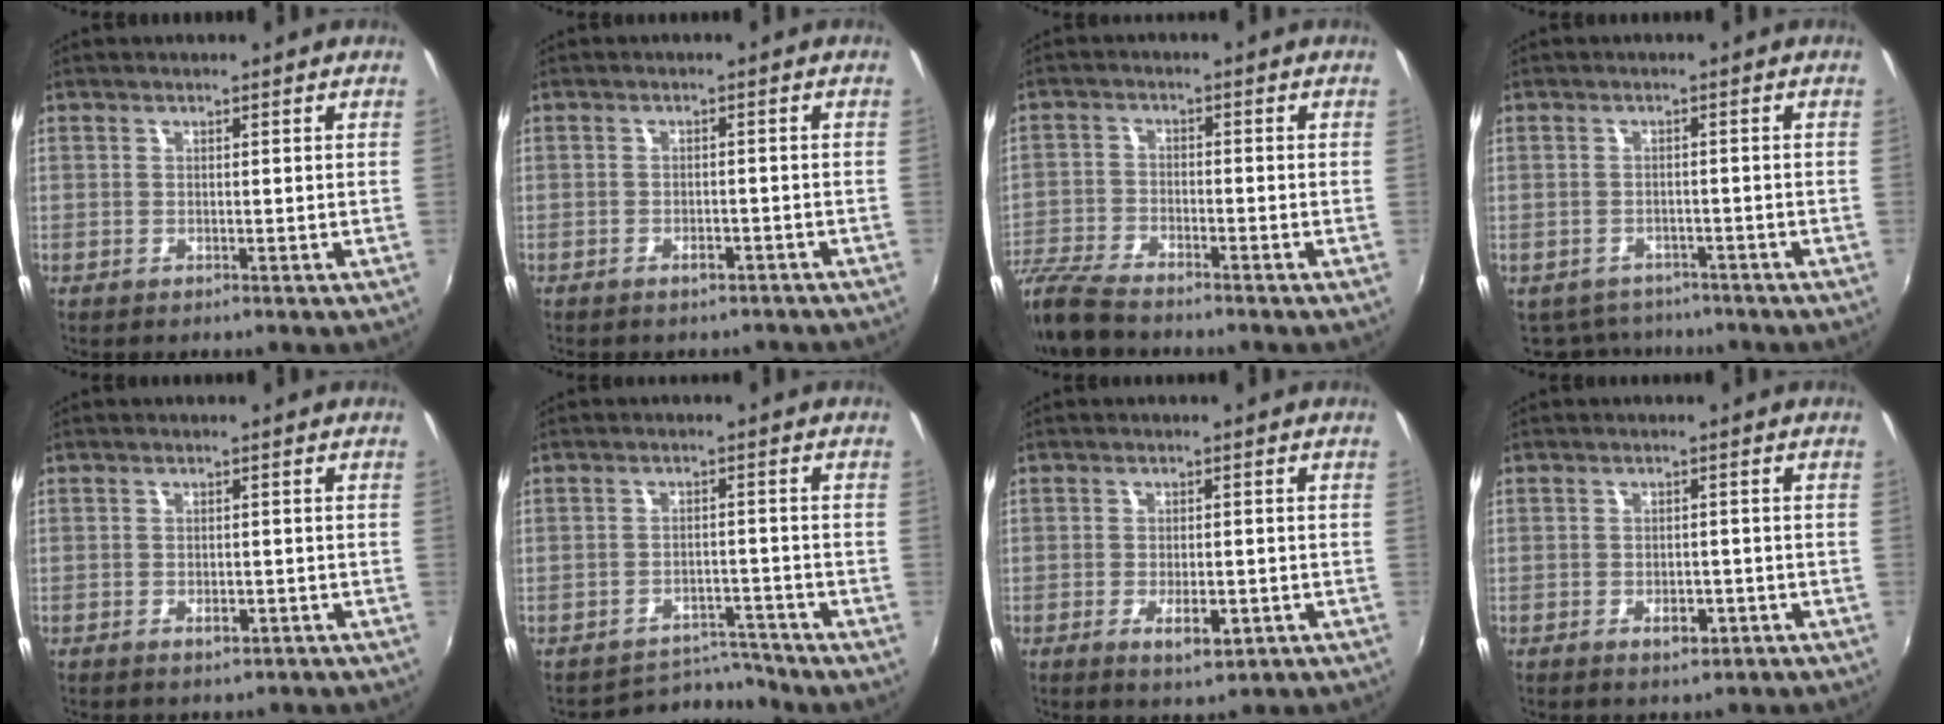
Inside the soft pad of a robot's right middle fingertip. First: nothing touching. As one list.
[{"total": 3.8, "force": [-3.3, 1.7, 1.1], "torque": [-0.021, -0.002, -0.039]}, {"total": 10.4, "force": [-8.9, 2.8, 4.6], "torque": [-0.122, -0.022, -0.176]}, {"total": 7.9, "force": [-6.8, 3.7, 1.8], "torque": [-0.051, -0.010, -0.096]}, {"total": 2.7, "force": [-2.1, 1.4, 1.0], "torque": [-0.015, -0.001, -0.023]}, {"total": 7.1, "force": [-7.0, 0.9, -0.8], "torque": [0.003, 0.019, -0.107]}, {"total": 4.6, "force": [-2.3, 2.0, 3.4], "torque": [-0.071, -0.008, -0.032]}, {"total": 3.4, "force": [-2.3, 1.9, 1.6], "torque": [-0.028, 0.004, -0.022]}]